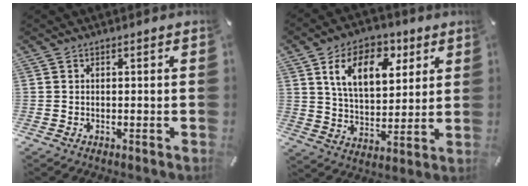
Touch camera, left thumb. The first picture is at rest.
{"total": 14.1, "force": [6.7, 8.6, 9.0], "torque": [-0.150, -0.011, 0.117]}